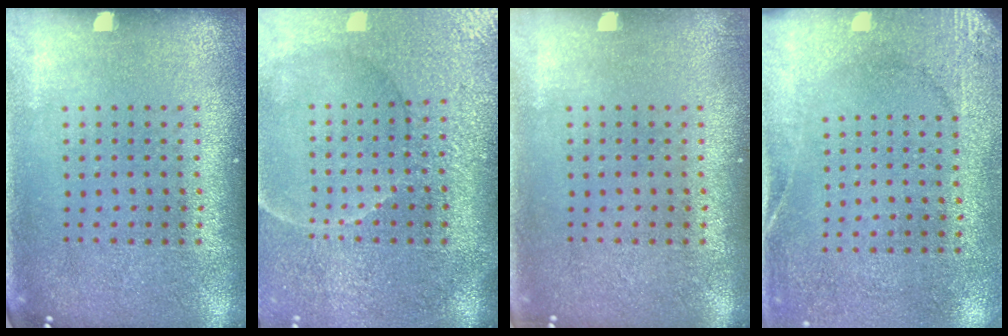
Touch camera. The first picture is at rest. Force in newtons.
{"total": 3.9, "press": 3.6, "slide": 1.5}
{"total": 0.8, "press": 0.7, "slide": 0.4}
{"total": 2.6, "press": 2.0, "slide": 1.6}